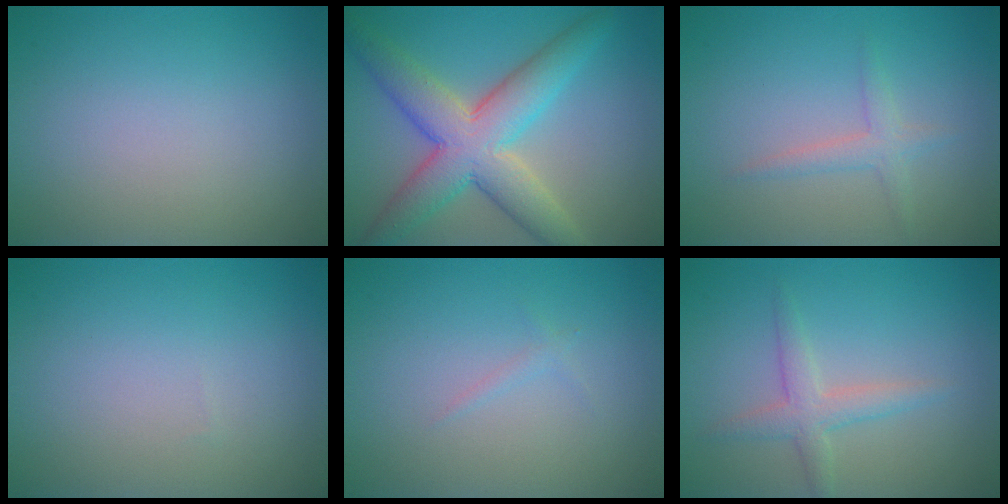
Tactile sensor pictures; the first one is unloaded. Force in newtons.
{"total": 8.2, "press": 8.2, "slide": 0.5}
{"total": 1.7, "press": 1.7, "slide": 0.1}
{"total": 0.0}
{"total": 0.6, "press": 0.6, "slide": 0.1}
{"total": 2.4, "press": 2.4, "slide": 0.1}